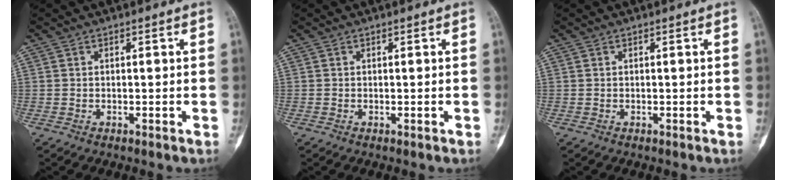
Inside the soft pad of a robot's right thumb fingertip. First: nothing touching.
{"total": 0.0}
{"total": 0.0}